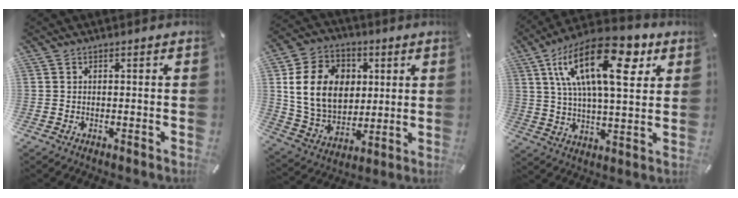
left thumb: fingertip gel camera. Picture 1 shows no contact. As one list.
[{"total": 16.4, "force": [3.0, 13.4, 8.9], "torque": [-0.176, 0.003, 0.060]}, {"total": 22.3, "force": [9.3, 9.8, 17.8], "torque": [-0.324, -0.024, 0.142]}]